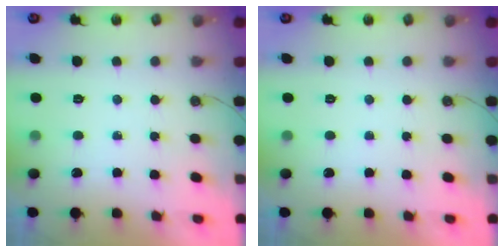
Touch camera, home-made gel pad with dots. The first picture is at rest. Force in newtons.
{"total": 0.0}